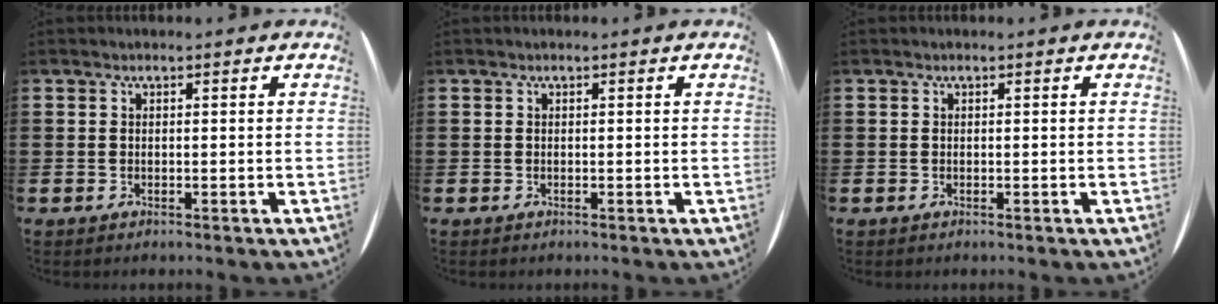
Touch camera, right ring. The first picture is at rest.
{"total": 0.0}
{"total": 0.0}